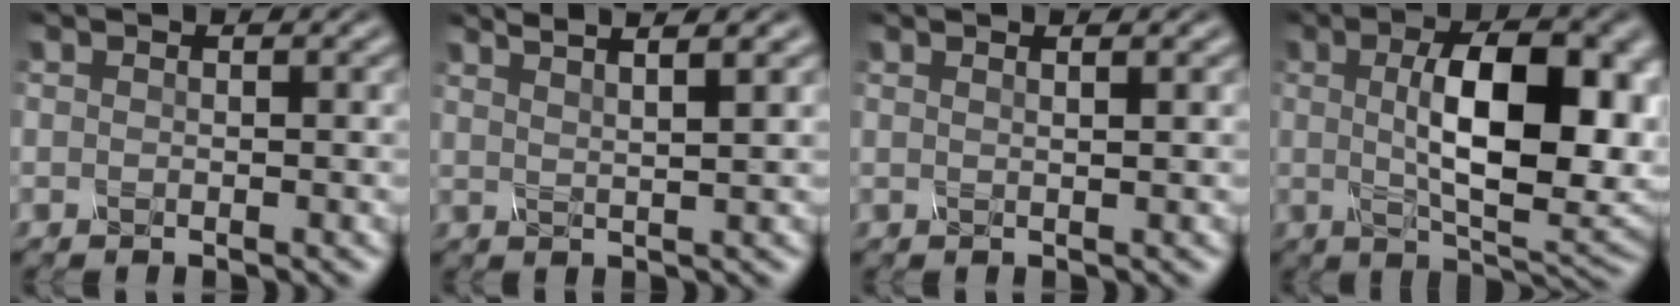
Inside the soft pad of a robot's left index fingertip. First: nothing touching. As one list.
[{"total": 5.4, "force": [3.7, 1.4, 3.7], "torque": [-0.029, 0.028, 0.023]}, {"total": 2.3, "force": [1.2, 1.0, 1.6], "torque": [0.003, 0.010, -0.012]}, {"total": 11.9, "force": [0.8, 4.9, 10.8], "torque": [-0.149, 0.000, 0.015]}]